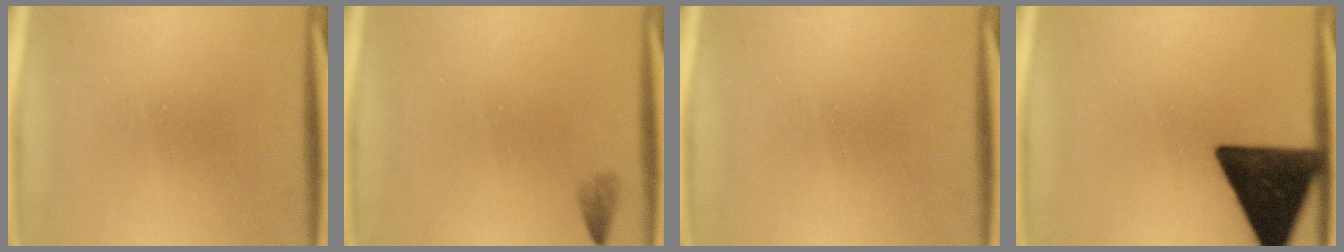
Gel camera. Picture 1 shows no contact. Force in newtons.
{"total": 1.4}
{"total": 0.0}
{"total": 16.9}